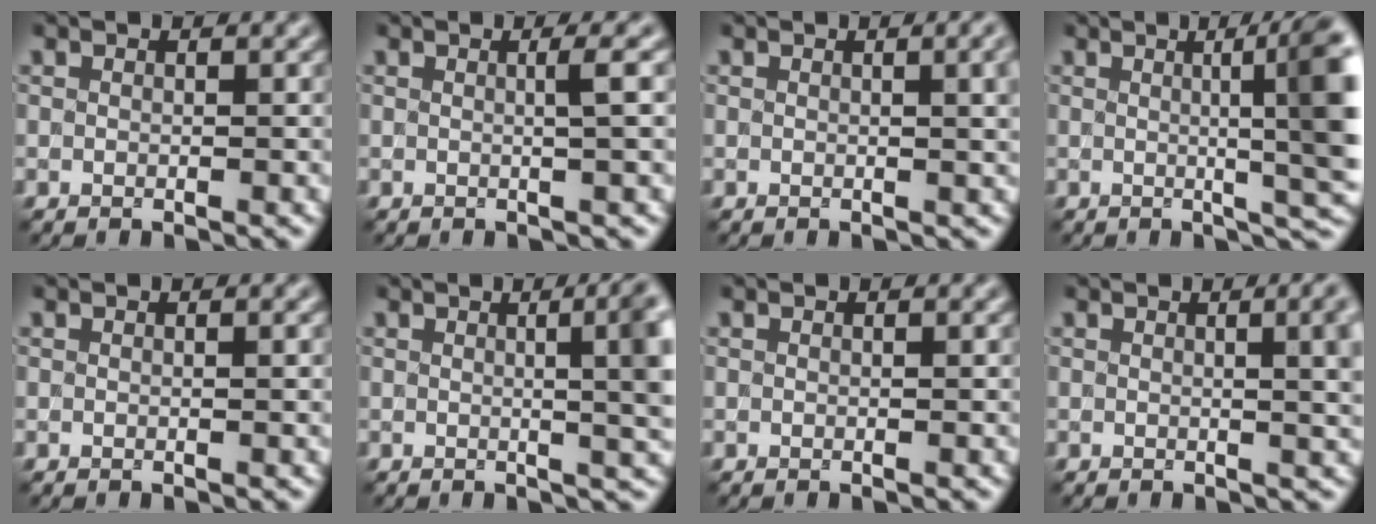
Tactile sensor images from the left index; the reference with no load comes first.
{"total": 2.4, "force": [0.2, 0.6, 2.3], "torque": [-0.032, 0.003, -0.005]}
{"total": 4.0, "force": [0.6, 1.6, 3.7], "torque": [-0.024, 0.012, 0.000]}
{"total": 9.7, "force": [1.0, 2.0, 9.4], "torque": [-0.097, 0.011, 0.013]}
{"total": 0.7, "force": [0.1, 0.2, 0.7], "torque": [-0.010, -0.001, -0.001]}
{"total": 9.0, "force": [1.0, 3.5, 8.3], "torque": [-0.047, 0.022, -0.001]}
{"total": 0.0}
{"total": 5.8, "force": [0.7, 2.4, 5.2], "torque": [-0.027, 0.015, 0.003]}